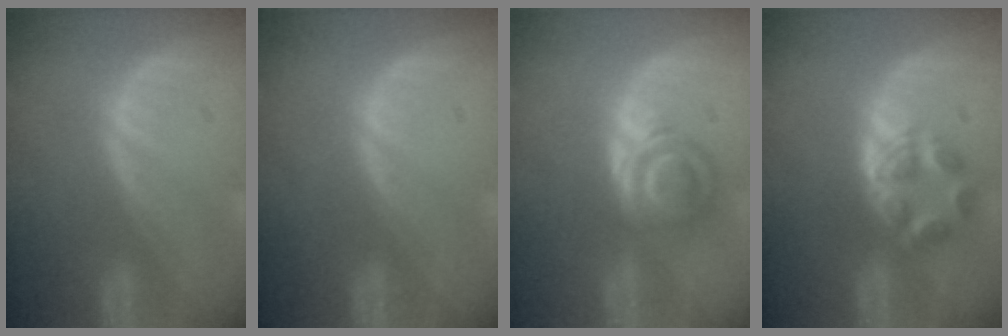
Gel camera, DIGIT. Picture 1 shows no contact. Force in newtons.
{"total": 0.0}
{"total": 5.6, "press": 5.3, "slide": 1.9}
{"total": 6.0, "press": 5.0, "slide": 3.3}